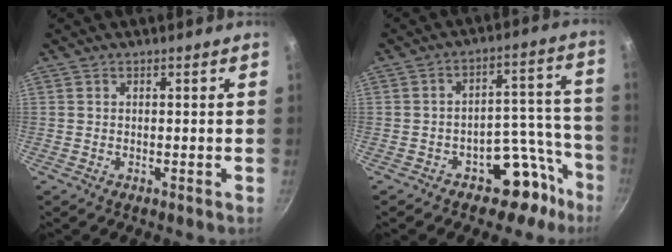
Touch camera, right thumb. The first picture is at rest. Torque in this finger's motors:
{"motor_torque": [3.22, 1.78, 0.69, -1.09, 0.02]}